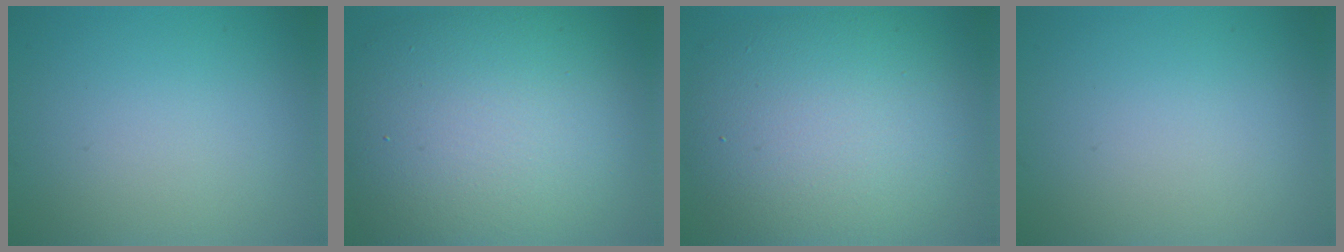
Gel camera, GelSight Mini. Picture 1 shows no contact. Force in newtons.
{"total": 13.0, "press": 12.9, "slide": 0.9}
{"total": 10.5, "press": 10.5, "slide": 0.6}
{"total": 0.0}